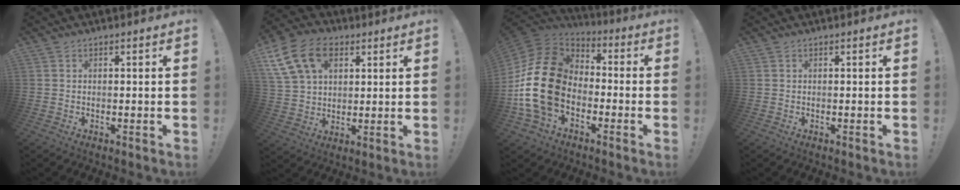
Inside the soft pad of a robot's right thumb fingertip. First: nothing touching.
{"total": 16.7, "force": [7.2, 11.5, 9.8], "torque": [-0.183, -0.022, 0.137]}
{"total": 21.6, "force": [-3.6, 15.2, 14.8], "torque": [-0.292, 0.031, -0.053]}
{"total": 0.0}